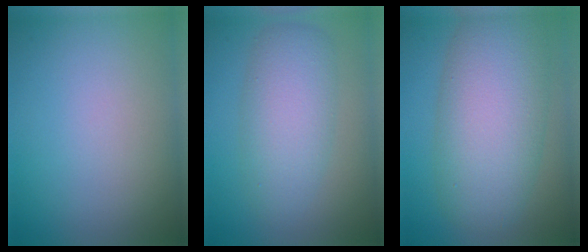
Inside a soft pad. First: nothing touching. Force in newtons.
{"total": 5.3, "press": 5.3, "slide": 0.0}
{"total": 10.2, "press": 10.1, "slide": 0.2}